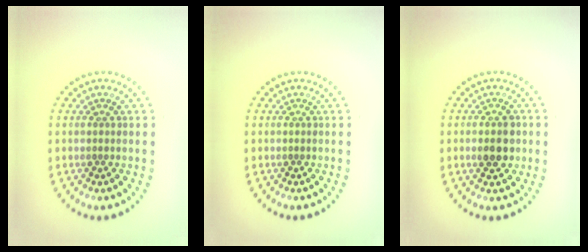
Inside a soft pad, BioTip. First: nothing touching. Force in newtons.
{"total": 0.0}
{"total": 2.9, "press": 2.9, "slide": 0.2}